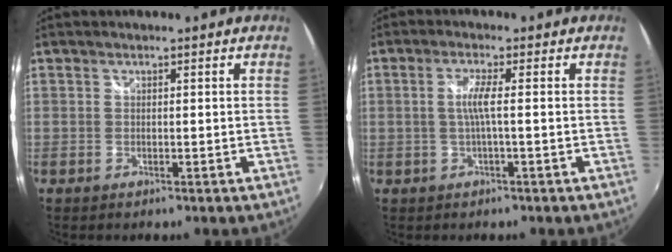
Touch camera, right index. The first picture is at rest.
{"total": 3.2, "force": [-0.3, -0.3, 3.2], "torque": [-0.066, -0.001, -0.005]}